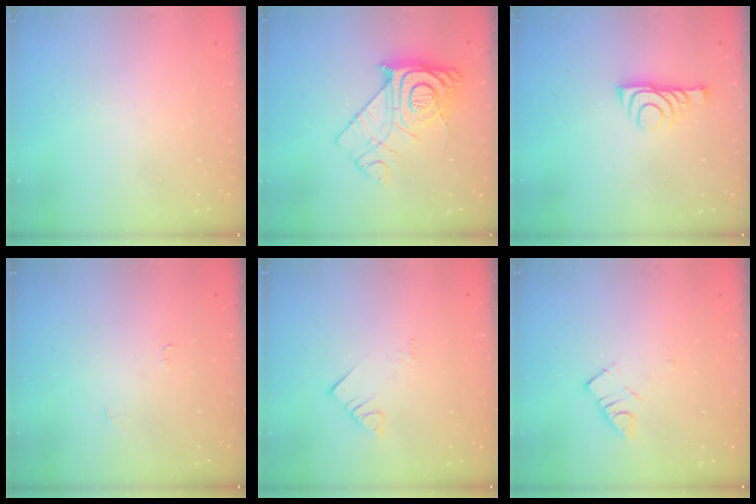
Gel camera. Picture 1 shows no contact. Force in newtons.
{"total": 16.4, "press": 16.3, "slide": 1.7}
{"total": 8.2, "press": 8.1, "slide": 1.0}
{"total": 4.5, "press": 4.5, "slide": 0.5}
{"total": 3.3, "press": 3.3, "slide": 0.4}
{"total": 2.8, "press": 2.7, "slide": 0.3}